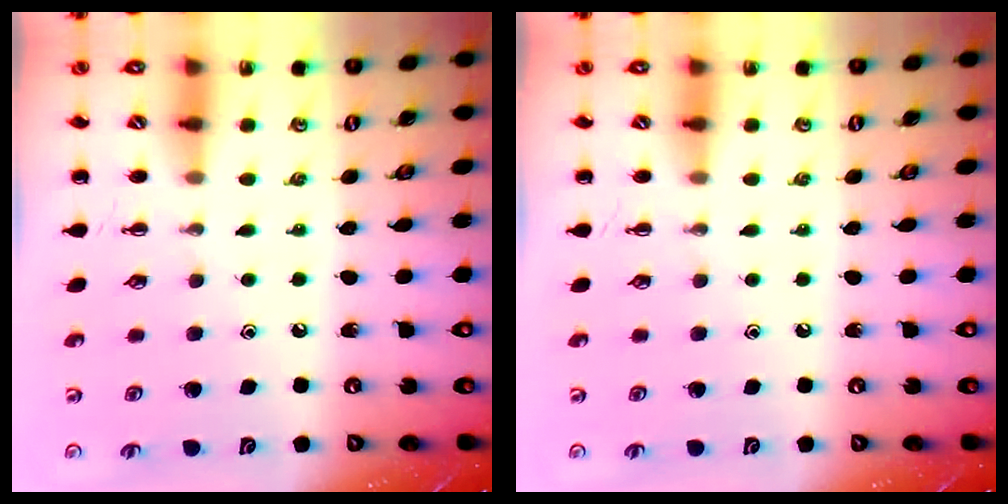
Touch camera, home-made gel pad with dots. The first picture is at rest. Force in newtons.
{"total": 0.0}